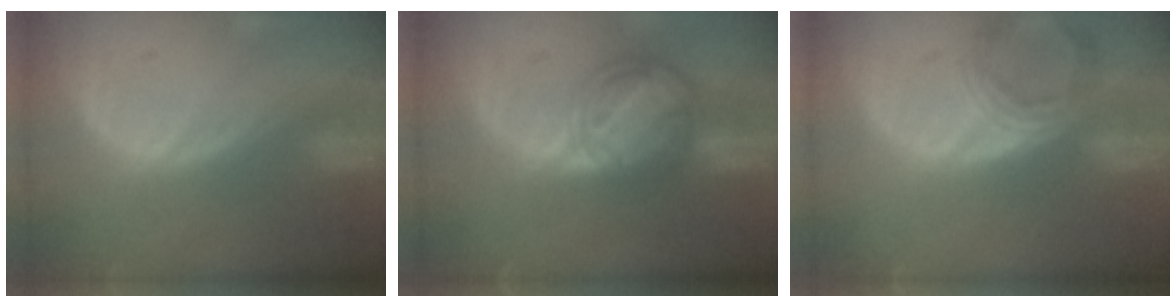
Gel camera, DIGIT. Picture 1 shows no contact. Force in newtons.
{"total": 8.1, "press": 6.9, "slide": 4.1}
{"total": 5.9, "press": 5.5, "slide": 2.2}